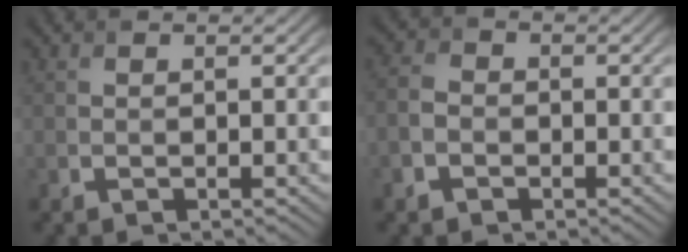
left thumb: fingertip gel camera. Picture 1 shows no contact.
{"total": 3.0, "force": [-1.4, 2.3, 1.2], "torque": [-0.035, -0.001, -0.035]}